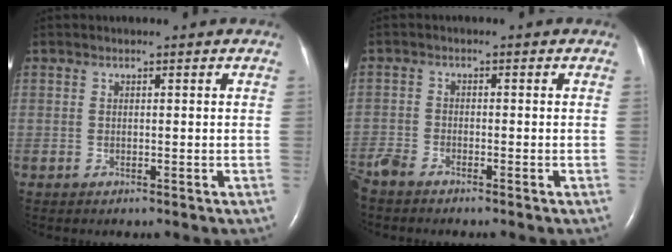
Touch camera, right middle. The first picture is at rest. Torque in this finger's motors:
{"motor_torque": [0.10, -0.09, 0.09, 0.07]}